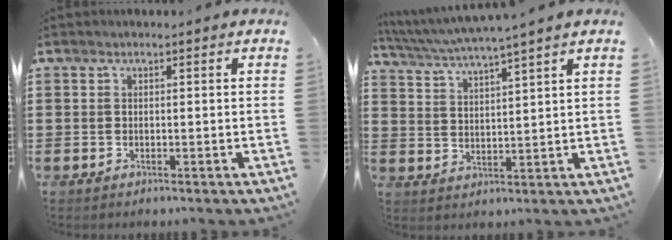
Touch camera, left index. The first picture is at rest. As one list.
[{"total": 3.5, "force": [3.1, -0.7, 1.3], "torque": [-0.041, -0.022, 0.049]}]